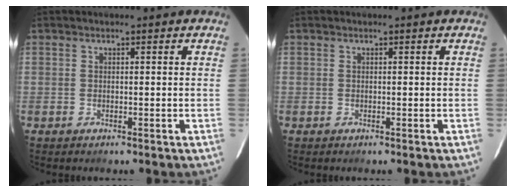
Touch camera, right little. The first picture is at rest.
{"total": 0.0}